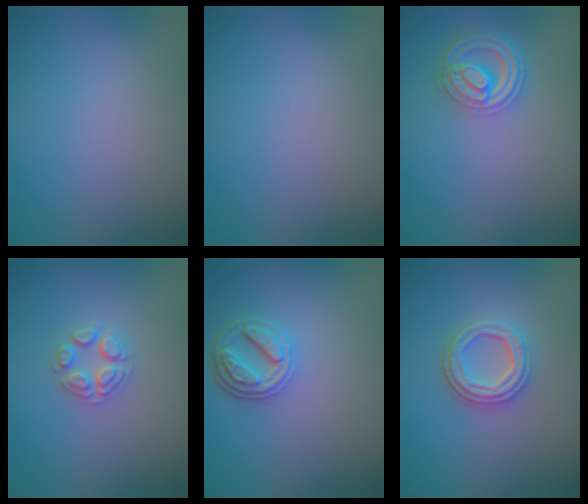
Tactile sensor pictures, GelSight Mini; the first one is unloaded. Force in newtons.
{"total": 0.0}
{"total": 4.5, "press": 3.5, "slide": 2.8}
{"total": 2.5, "press": 2.5, "slide": 0.3}
{"total": 3.7, "press": 3.0, "slide": 2.1}
{"total": 3.6, "press": 3.0, "slide": 2.0}